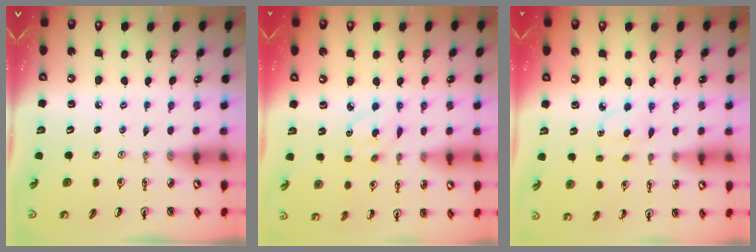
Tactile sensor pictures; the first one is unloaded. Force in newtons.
{"total": 3.9, "press": 3.9, "slide": 0.4}
{"total": 3.2, "press": 3.1, "slide": 0.8}